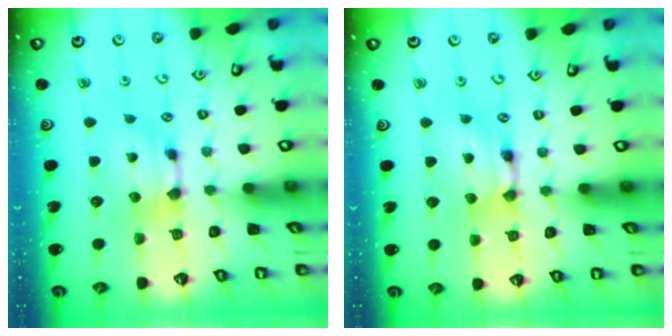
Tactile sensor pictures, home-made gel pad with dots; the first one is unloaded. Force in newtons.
{"total": 2.0, "press": 2.0, "slide": 0.1}